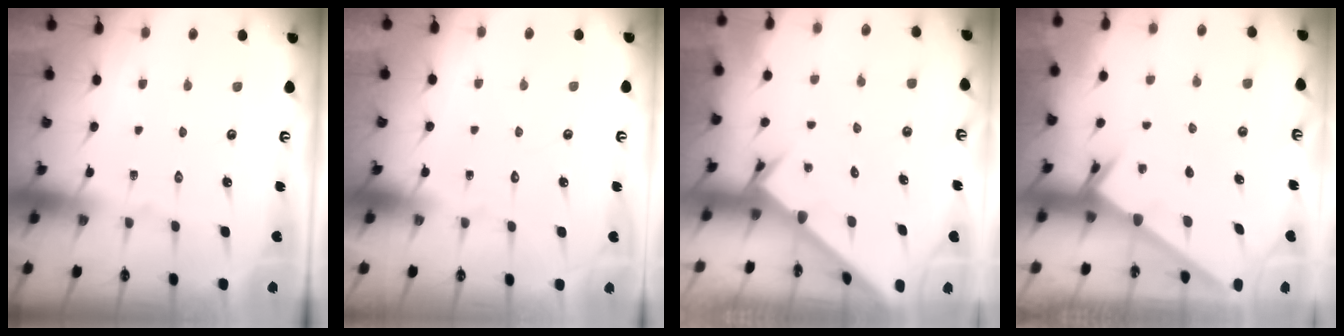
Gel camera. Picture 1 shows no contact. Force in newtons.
{"total": 1.6, "press": 1.6, "slide": 0.1}
{"total": 2.4, "press": 2.4, "slide": 0.1}
{"total": 2.4, "press": 2.4, "slide": 0.2}